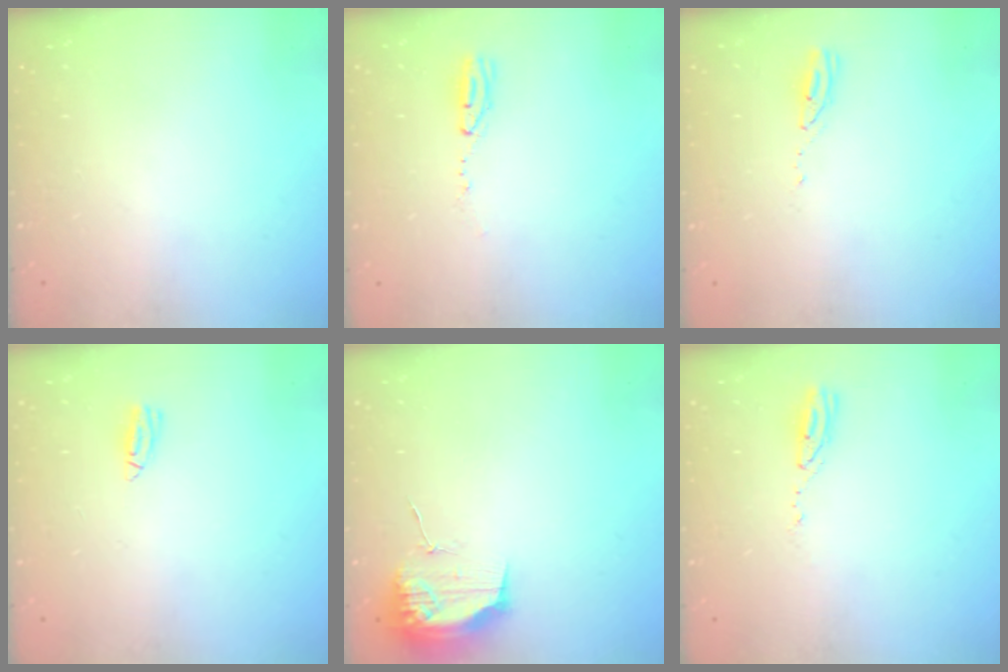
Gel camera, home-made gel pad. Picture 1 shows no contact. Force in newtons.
{"total": 3.9, "press": 3.2, "slide": 2.2}
{"total": 3.4, "press": 3.4, "slide": 0.3}
{"total": 4.8, "press": 4.8, "slide": 0.1}
{"total": 12.4, "press": 12.4, "slide": 0.1}
{"total": 3.6, "press": 3.6, "slide": 0.2}